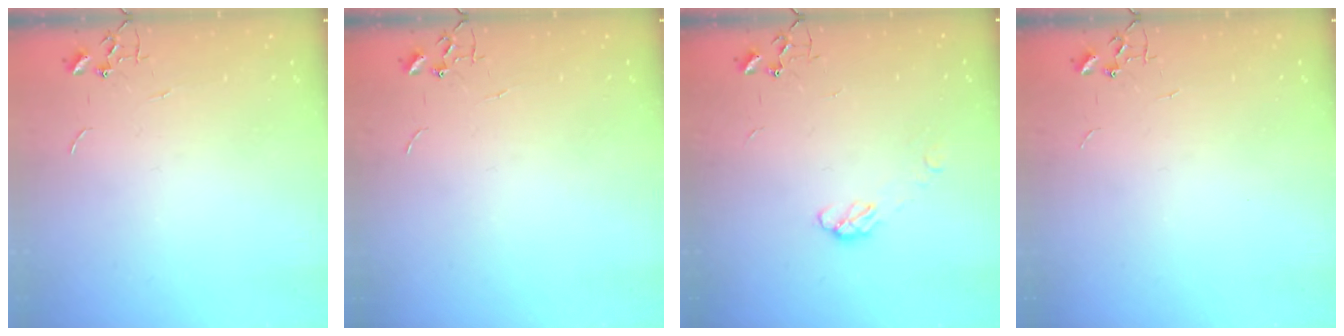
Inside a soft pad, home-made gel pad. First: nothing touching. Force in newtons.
{"total": 0.0}
{"total": 4.9, "press": 4.9, "slide": 0.8}
{"total": 0.0}